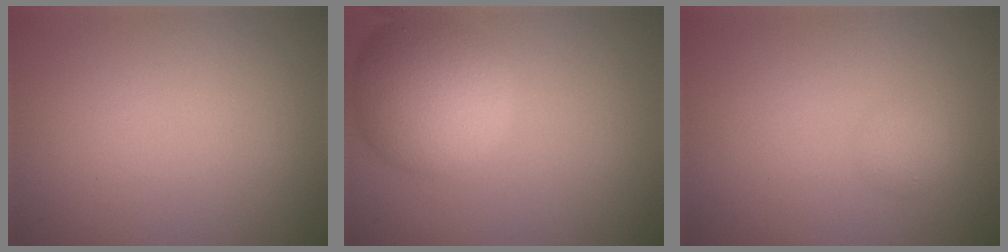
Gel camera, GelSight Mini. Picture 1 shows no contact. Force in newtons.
{"total": 7.3, "press": 7.3, "slide": 0.3}
{"total": 1.2, "press": 1.2, "slide": 0.0}